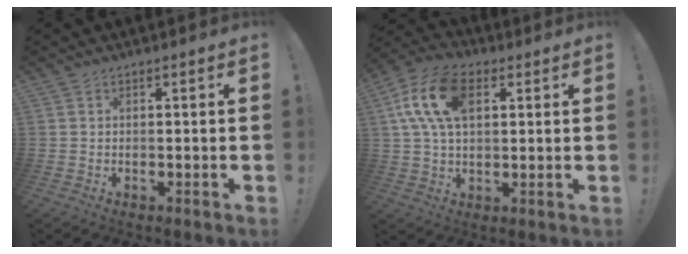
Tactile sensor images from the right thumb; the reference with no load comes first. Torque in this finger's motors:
{"motor_torque": [1.45, 1.89, 1.01, -0.01, 0.11]}